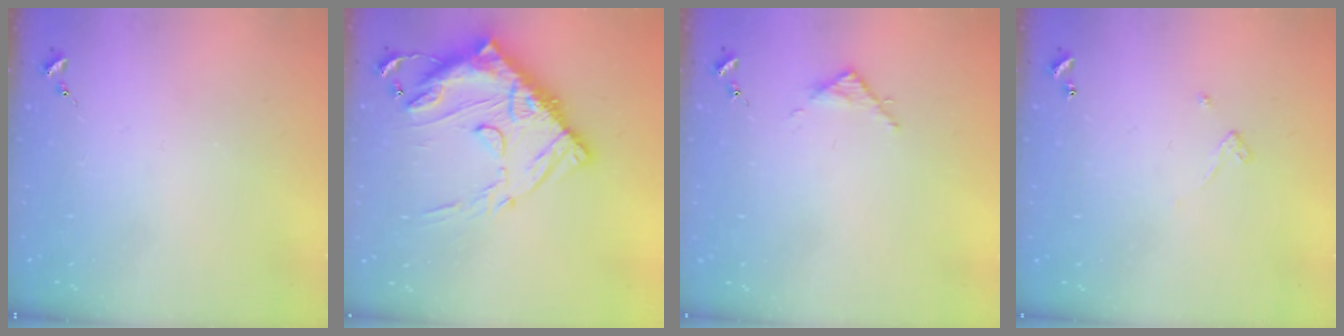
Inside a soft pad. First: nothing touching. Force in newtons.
{"total": 21.5, "press": 21.4, "slide": 2.1}
{"total": 2.8, "press": 2.8, "slide": 0.4}
{"total": 2.6, "press": 2.6, "slide": 0.2}